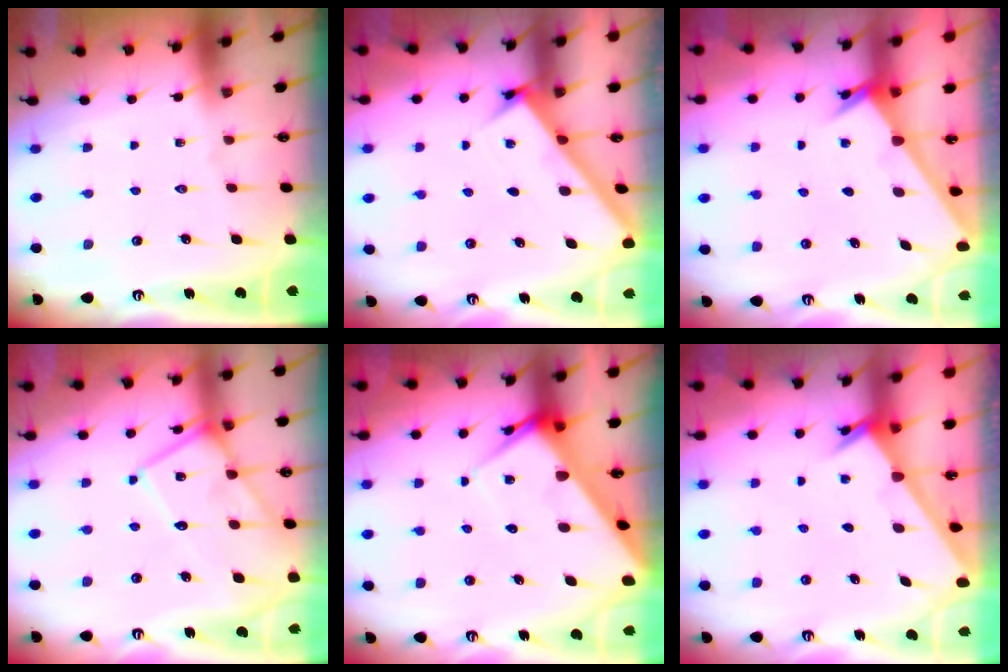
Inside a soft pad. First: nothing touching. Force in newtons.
{"total": 2.9, "press": 2.9, "slide": 0.2}
{"total": 2.4, "press": 2.4, "slide": 0.2}
{"total": 12.8, "press": 12.8, "slide": 1.1}
{"total": 7.6, "press": 7.5, "slide": 0.7}
{"total": 2.3, "press": 2.3, "slide": 0.2}